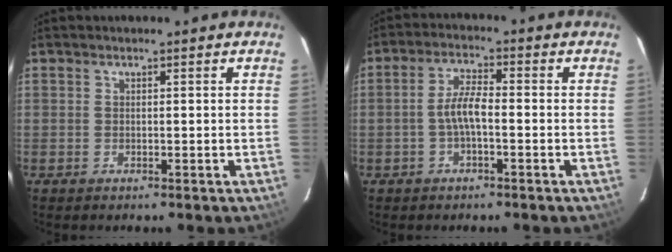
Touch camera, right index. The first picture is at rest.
{"total": 4.7, "force": [-1.3, 1.2, 4.3], "torque": [-0.090, 0.010, -0.026]}